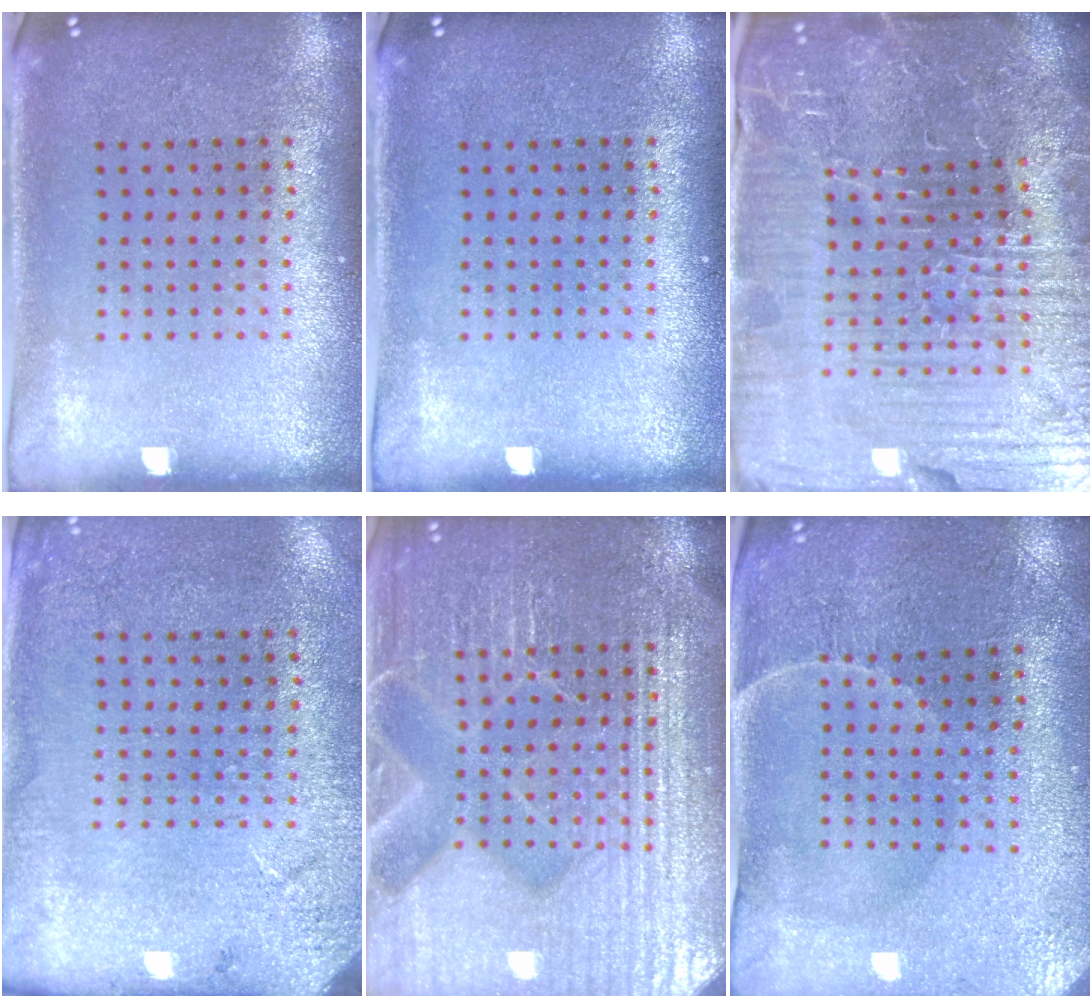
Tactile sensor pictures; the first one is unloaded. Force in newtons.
{"total": 0.0}
{"total": 7.1, "press": 6.4, "slide": 3.1}
{"total": 2.6, "press": 2.4, "slide": 1.1}
{"total": 7.5, "press": 7.5, "slide": 1.0}
{"total": 0.9, "press": 0.8, "slide": 0.3}